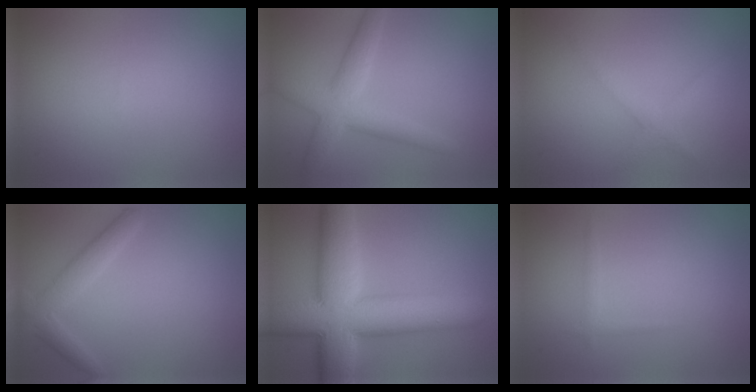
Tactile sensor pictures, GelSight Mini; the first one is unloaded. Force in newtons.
{"total": 4.2, "press": 4.2, "slide": 0.1}
{"total": 1.9, "press": 1.9, "slide": 0.0}
{"total": 2.6, "press": 2.6, "slide": 0.1}
{"total": 12.1, "press": 12.1, "slide": 0.3}
{"total": 0.6, "press": 0.6, "slide": 0.0}